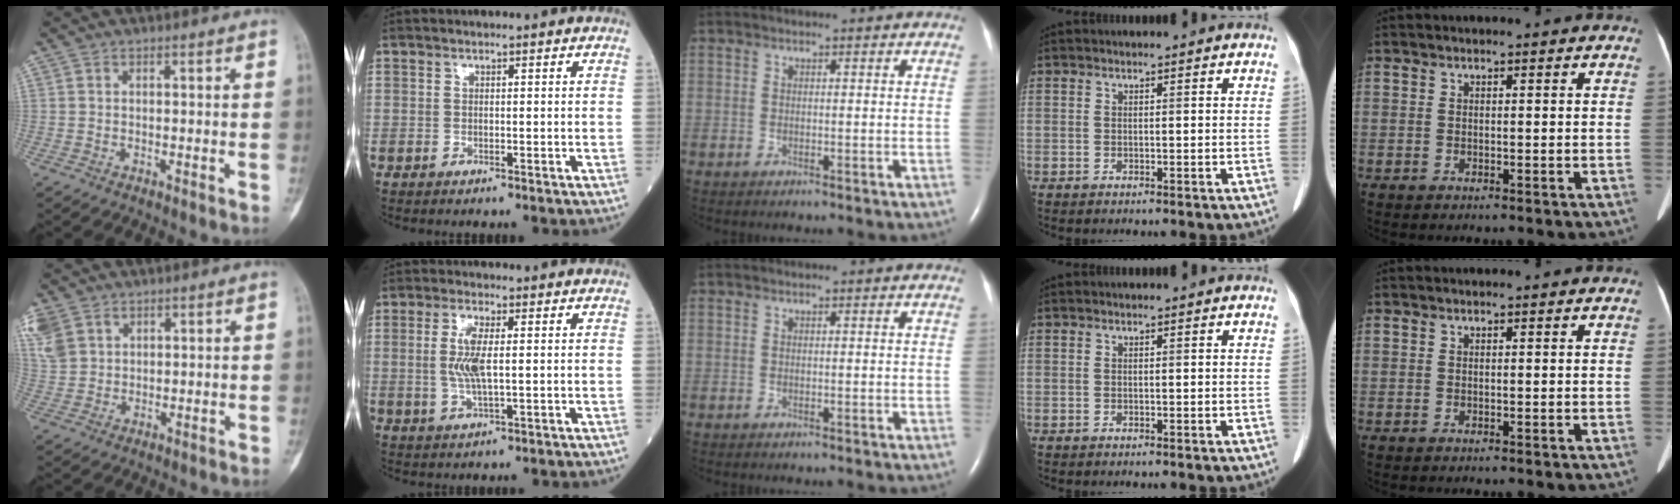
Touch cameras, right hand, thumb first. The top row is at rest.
{"thumb": {"total": 8.9, "force": [4.2, 6.9, 3.8], "torque": [-0.097, 0.007, 0.094]}, "index": {"total": 5.1, "force": [0.4, 1.2, 4.9], "torque": [-0.112, -0.003, 0.007]}}